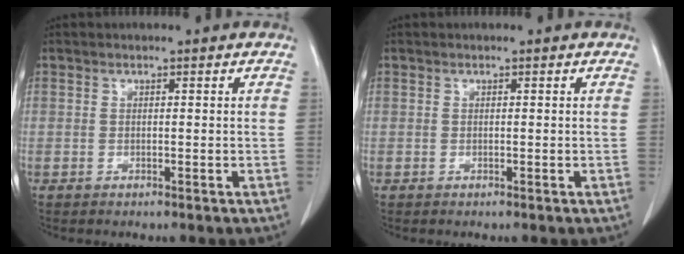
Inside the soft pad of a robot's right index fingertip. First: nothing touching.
{"total": 0.0}